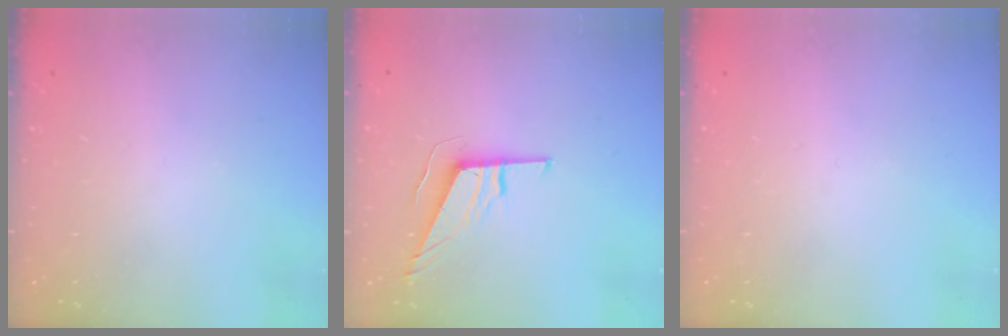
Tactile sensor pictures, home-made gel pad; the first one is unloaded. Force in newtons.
{"total": 9.7, "press": 9.5, "slide": 2.0}
{"total": 0.0}